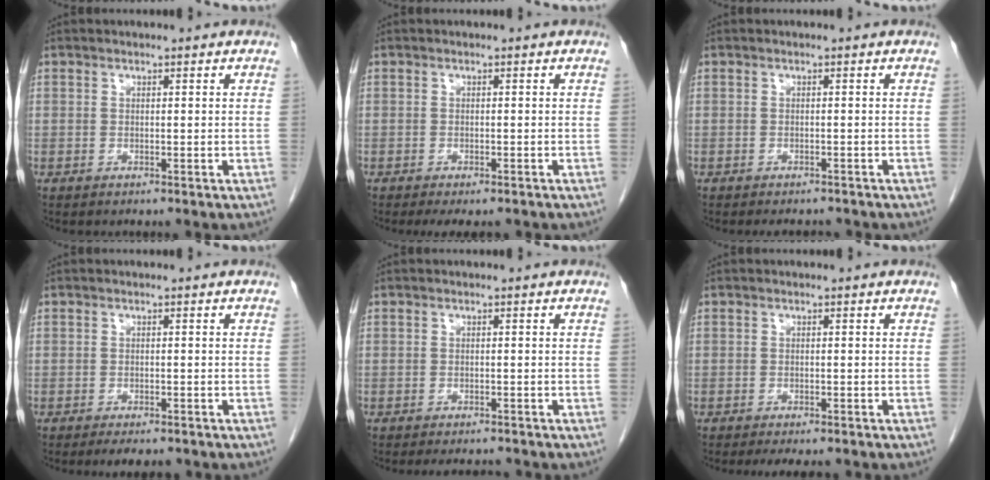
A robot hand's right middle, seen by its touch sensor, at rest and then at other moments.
{"total": 4.1, "force": [-3.3, 1.2, 2.1], "torque": [-0.024, -0.010, -0.044]}
{"total": 3.3, "force": [-3.0, 0.9, 0.8], "torque": [-0.010, -0.005, -0.037]}
{"total": 3.7, "force": [-3.0, 1.1, 1.8], "torque": [-0.024, -0.007, -0.039]}
{"total": 3.3, "force": [-3.1, 0.7, 0.9], "torque": [-0.009, -0.006, -0.041]}
{"total": 4.3, "force": [-3.6, 1.1, 2.1], "torque": [-0.024, -0.008, -0.048]}